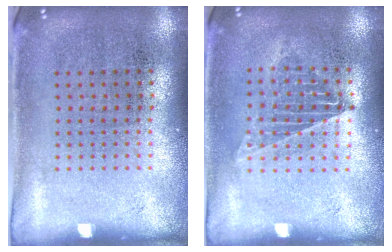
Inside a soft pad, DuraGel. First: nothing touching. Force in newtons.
{"total": 1.0, "press": 1.0, "slide": 0.2}